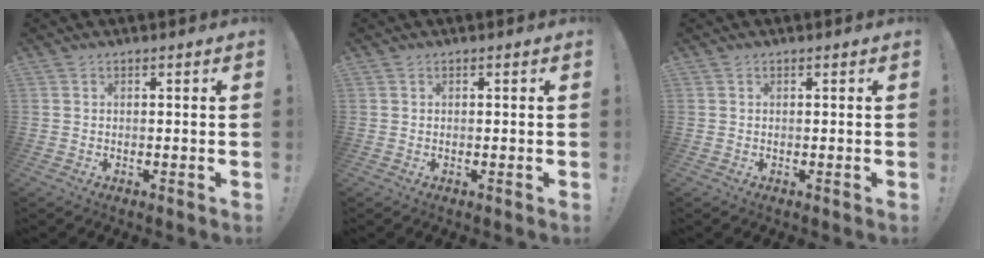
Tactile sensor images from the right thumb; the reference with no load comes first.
{"total": 0.0}
{"total": 0.0}